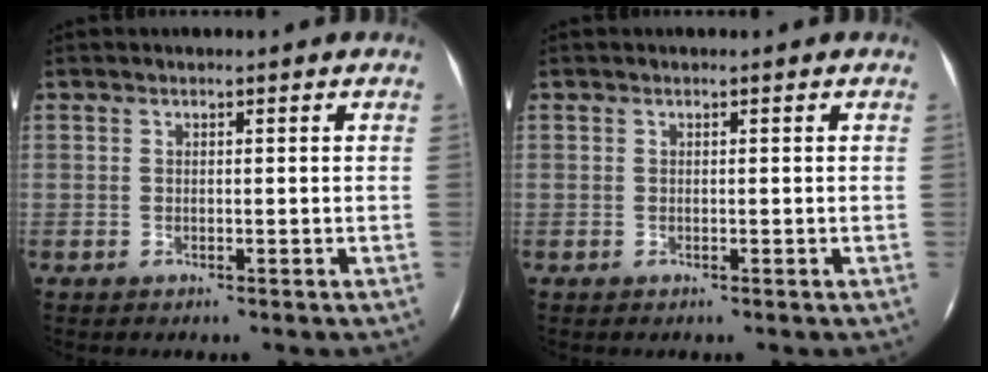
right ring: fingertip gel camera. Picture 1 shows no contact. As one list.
[{"total": 0.0}]